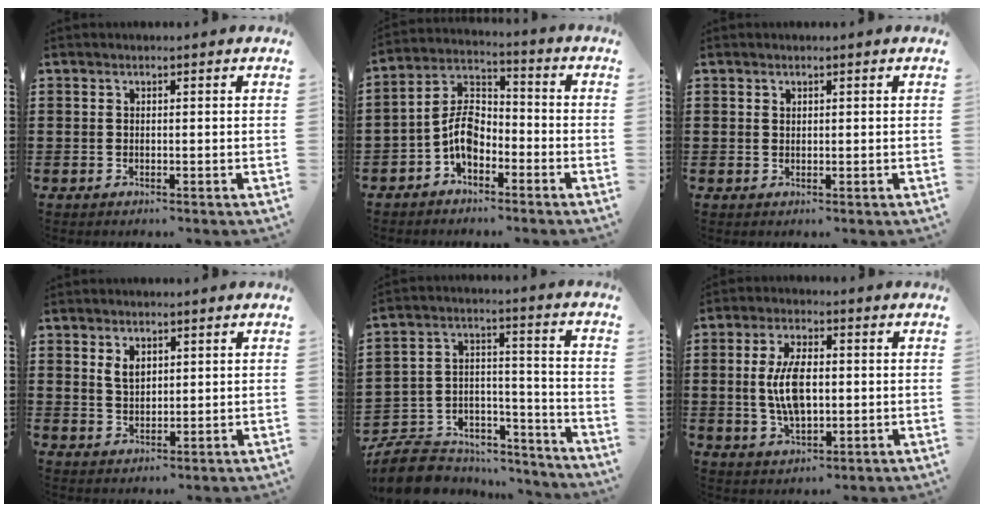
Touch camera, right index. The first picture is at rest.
{"total": 7.1, "force": [-2.9, 4.5, 4.7], "torque": [-0.114, 0.012, -0.062]}
{"total": 0.6, "force": [0.4, 0.4, 0.1], "torque": [-0.004, 0.001, 0.009]}
{"total": 2.8, "force": [1.4, 1.7, 1.7], "torque": [-0.038, 0.005, 0.026]}
{"total": 8.7, "force": [-7.5, 3.9, 2.1], "torque": [-0.051, 0.014, -0.144]}
{"total": 7.9, "force": [0.2, 3.8, 6.9], "torque": [-0.151, 0.005, -0.002]}